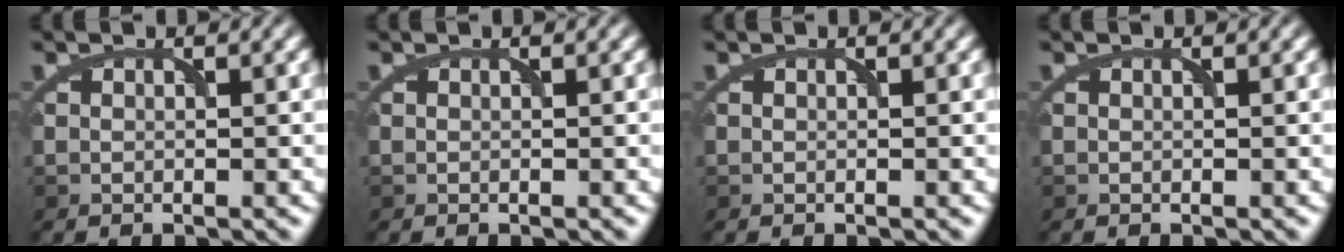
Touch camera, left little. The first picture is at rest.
{"total": 0.0}
{"total": 0.0}
{"total": 0.0}